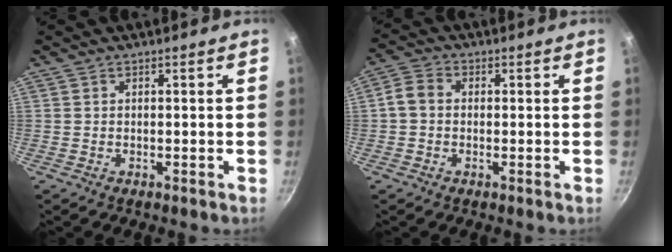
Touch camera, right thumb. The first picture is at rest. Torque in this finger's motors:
{"motor_torque": [-0.03, -0.11, 0.48, 0.62, 0.12]}